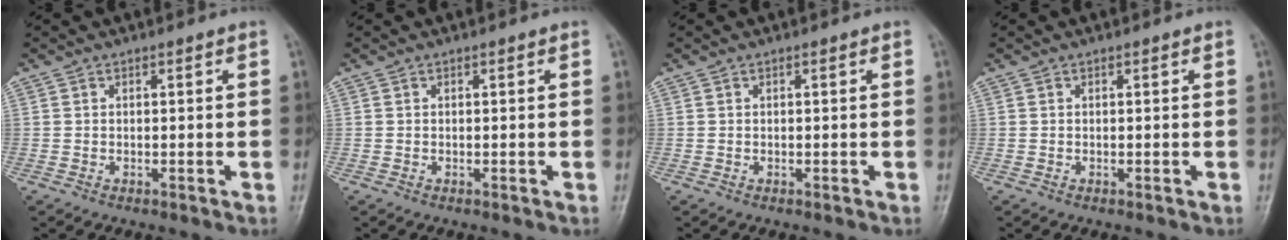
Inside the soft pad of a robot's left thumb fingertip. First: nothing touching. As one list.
[{"total": 0.0}, {"total": 0.0}, {"total": 0.0}]